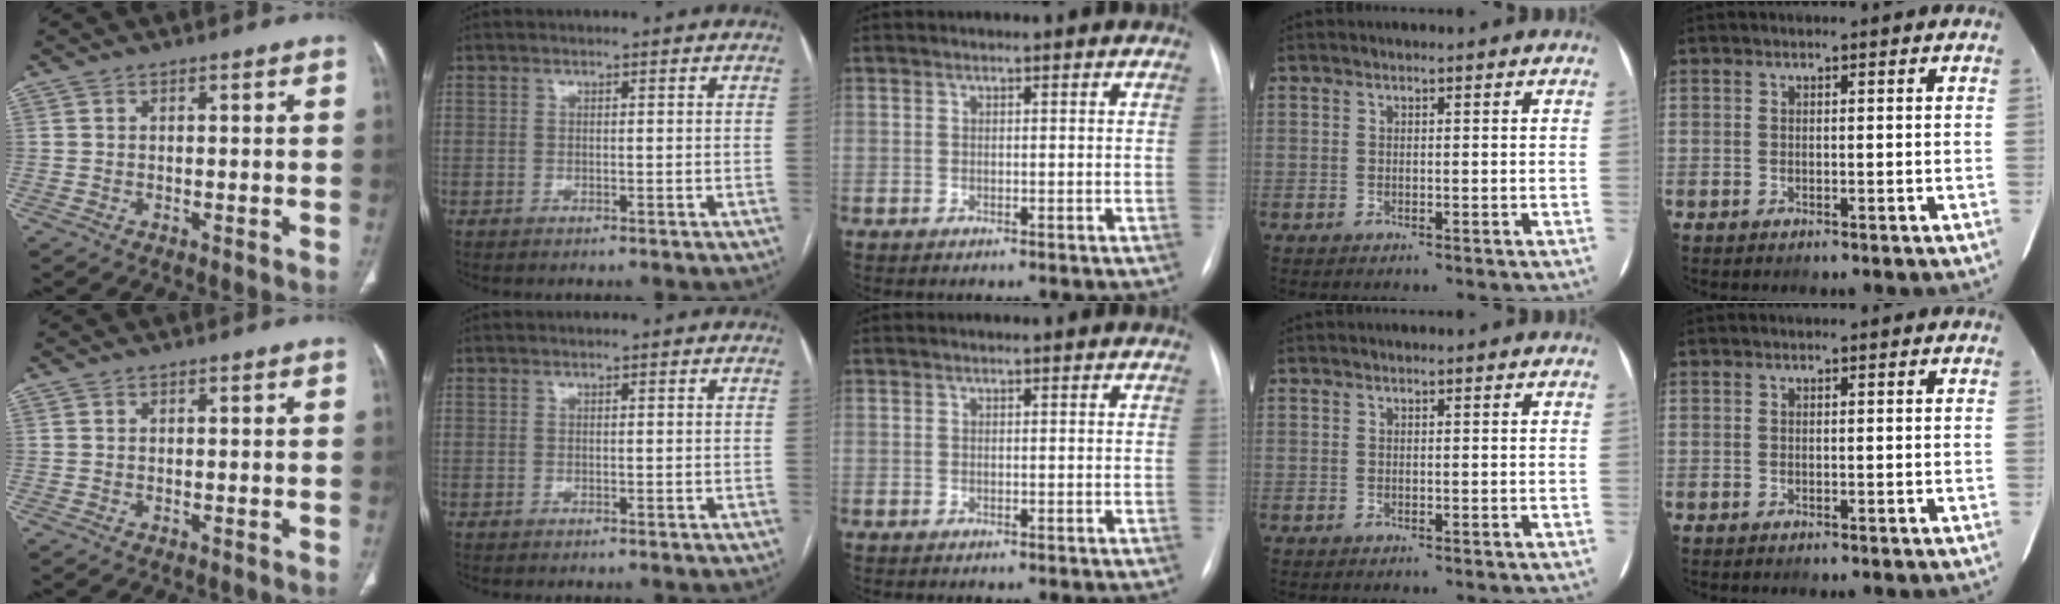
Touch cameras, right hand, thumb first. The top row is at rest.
{}